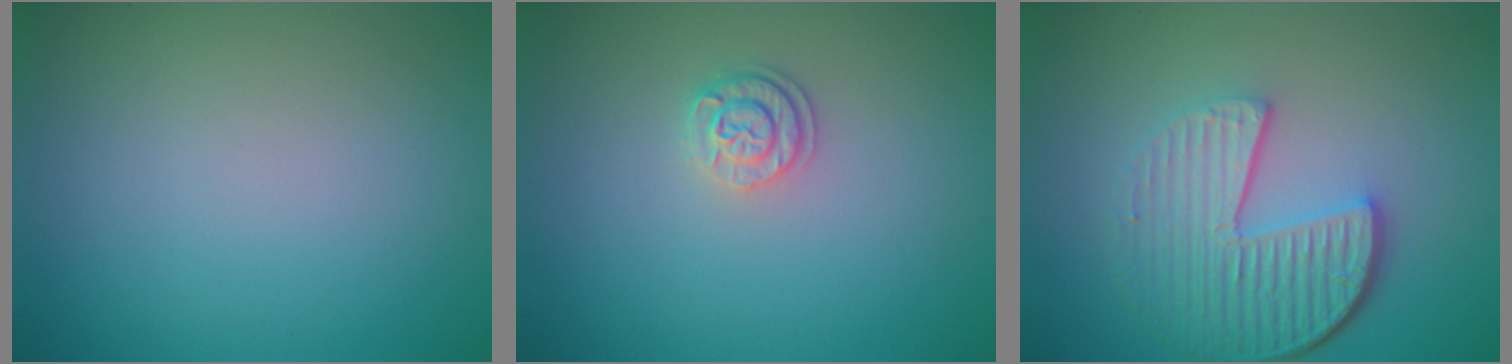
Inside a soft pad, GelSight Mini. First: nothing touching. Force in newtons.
{"total": 1.9, "press": 1.7, "slide": 0.9}
{"total": 5.9, "press": 4.3, "slide": 4.1}